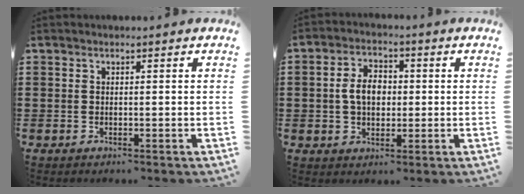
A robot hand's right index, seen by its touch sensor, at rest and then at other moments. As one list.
[{"total": 5.1, "force": [0.1, 3.4, 3.8], "torque": [-0.078, 0.008, -0.006]}]